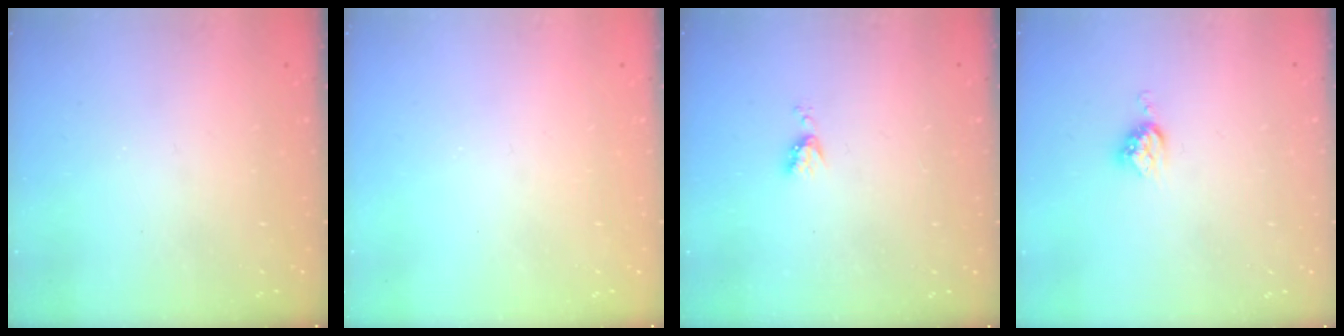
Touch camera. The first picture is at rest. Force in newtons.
{"total": 0.0}
{"total": 4.3, "press": 4.3, "slide": 0.5}
{"total": 5.8, "press": 5.8, "slide": 0.3}